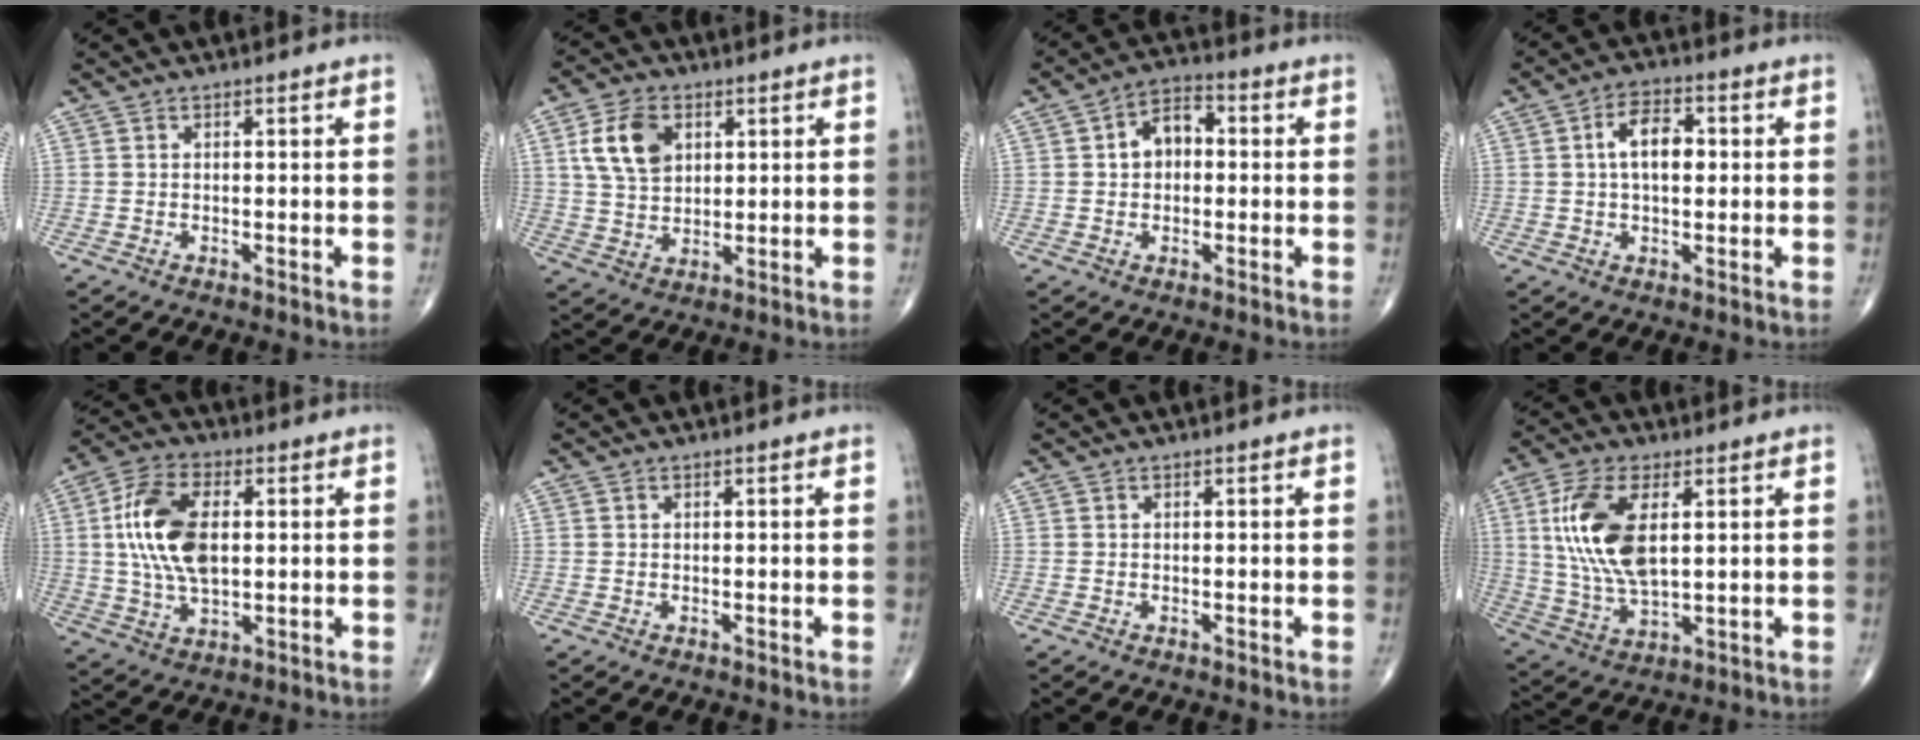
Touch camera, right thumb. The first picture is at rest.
{"total": 9.6, "force": [3.2, 6.4, 6.3], "torque": [-0.104, -0.007, 0.063]}
{"total": 7.0, "force": [0.7, 4.8, 5.0], "torque": [-0.062, 0.022, 0.001]}
{"total": 8.4, "force": [1.5, 4.4, 7.0], "torque": [-0.111, 0.009, 0.021]}
{"total": 14.4, "force": [1.7, 7.9, 11.9], "torque": [-0.231, 0.007, 0.031]}
{"total": 0.0}
{"total": 0.0}
{"total": 14.3, "force": [3.2, 6.7, 12.2], "torque": [-0.251, -0.011, 0.068]}